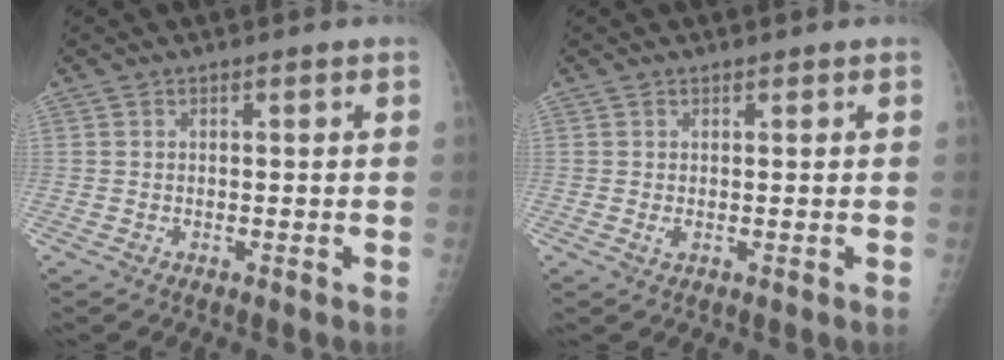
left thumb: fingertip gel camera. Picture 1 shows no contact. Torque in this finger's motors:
{"motor_torque": [-0.49, -0.08, -0.10, -0.12, 0.00]}